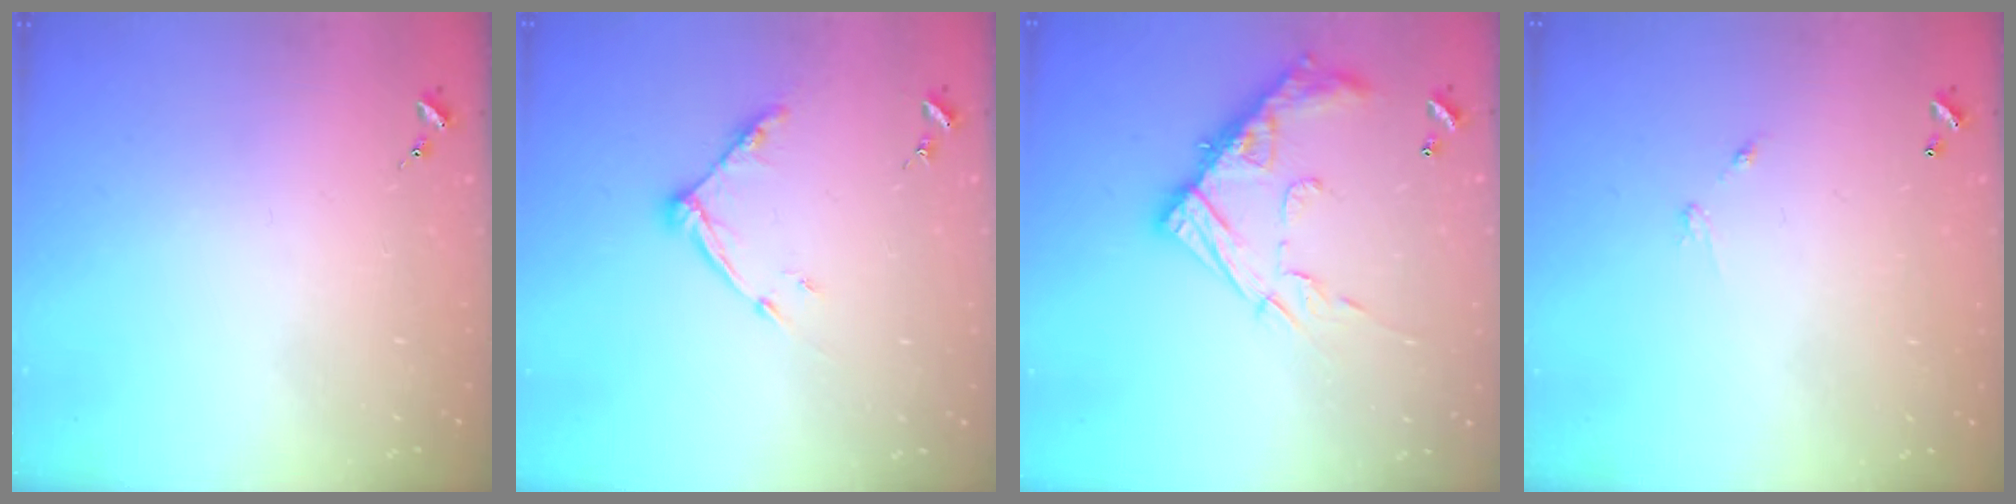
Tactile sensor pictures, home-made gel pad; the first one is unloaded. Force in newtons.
{"total": 9.0, "press": 9.0, "slide": 0.7}
{"total": 17.4, "press": 17.3, "slide": 1.3}
{"total": 4.5, "press": 4.5, "slide": 0.3}